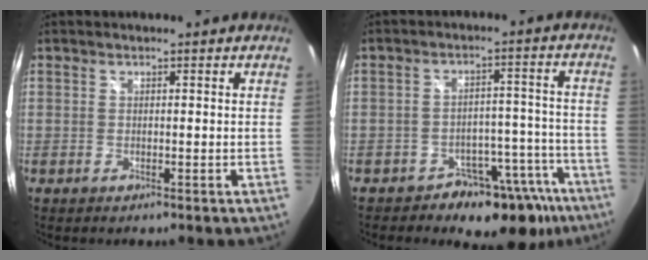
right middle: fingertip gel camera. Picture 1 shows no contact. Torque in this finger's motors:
{"motor_torque": [-0.24, -0.19, -0.01, -0.01]}